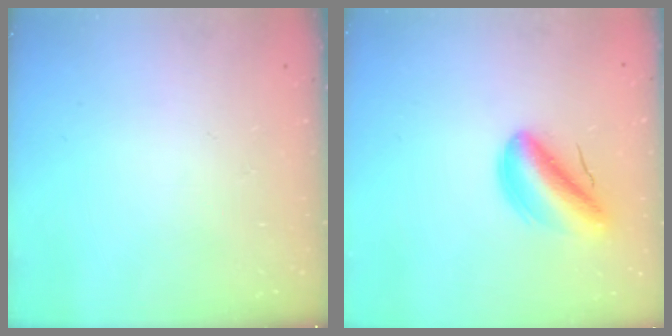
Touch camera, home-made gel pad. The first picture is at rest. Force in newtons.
{"total": 9.2, "press": 8.8, "slide": 2.7}